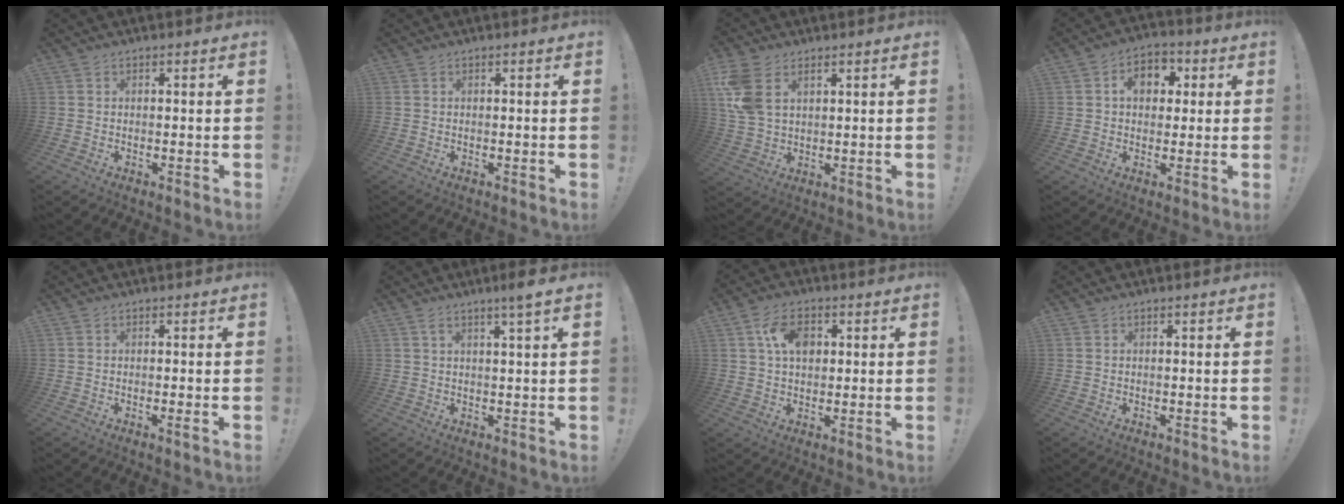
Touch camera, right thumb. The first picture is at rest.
{"total": 0.0}
{"total": 9.3, "force": [4.2, 5.7, 6.2], "torque": [-0.135, -0.009, 0.082]}
{"total": 8.5, "force": [2.1, 6.5, 5.1], "torque": [-0.071, 0.006, 0.038]}
{"total": 1.4, "force": [-0.3, -0.2, 1.4], "torque": [-0.023, -0.002, -0.007]}
{"total": 3.9, "force": [2.2, -0.6, 3.1], "torque": [-0.057, -0.010, 0.034]}
{"total": 8.4, "force": [2.5, 5.4, 6.0], "torque": [-0.100, 0.006, 0.048]}
{"total": 0.0}